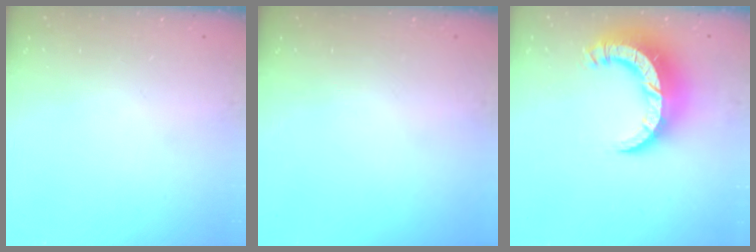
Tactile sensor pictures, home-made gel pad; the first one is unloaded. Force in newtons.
{"total": 0.0}
{"total": 14.4, "press": 14.3, "slide": 1.5}